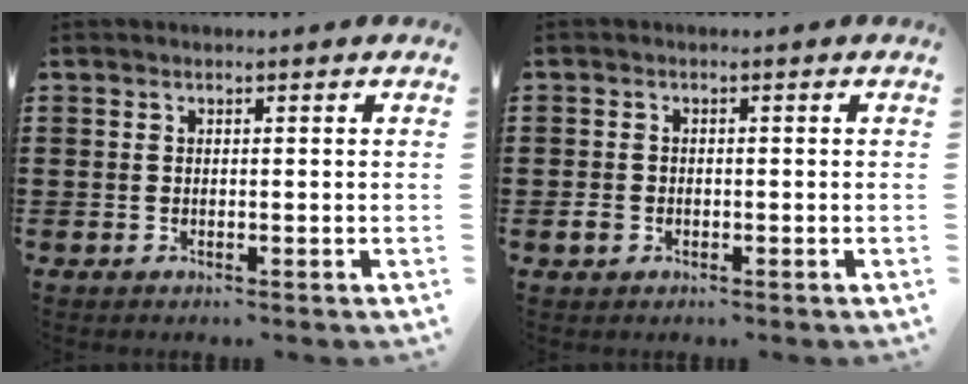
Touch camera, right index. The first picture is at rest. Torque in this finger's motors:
{"motor_torque": [0.21, 0.52, -0.28, -0.21]}